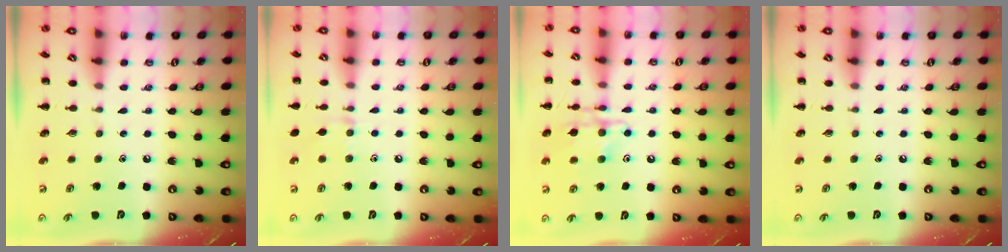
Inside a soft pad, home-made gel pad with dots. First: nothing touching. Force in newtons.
{"total": 6.3, "press": 6.0, "slide": 1.8}
{"total": 13.1, "press": 13.0, "slide": 1.8}
{"total": 0.0}